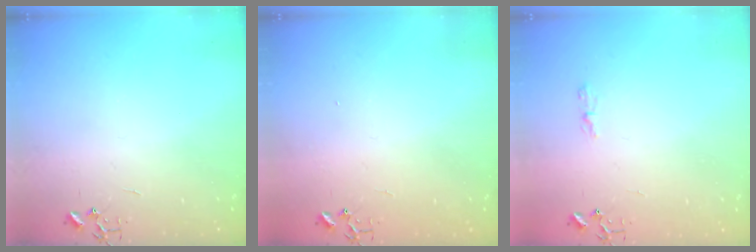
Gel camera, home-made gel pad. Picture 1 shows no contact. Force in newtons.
{"total": 1.1, "press": 1.1, "slide": 0.1}
{"total": 3.9, "press": 3.9, "slide": 0.5}